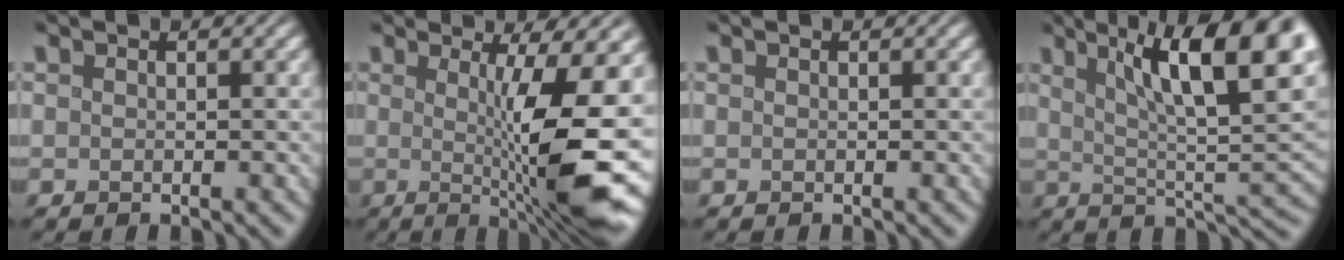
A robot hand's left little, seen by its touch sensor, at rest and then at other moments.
{"total": 11.4, "force": [-0.3, 1.9, 11.2], "torque": [-0.159, -0.005, 0.001]}
{"total": 0.0}
{"total": 13.5, "force": [5.8, 3.9, 11.5], "torque": [-0.145, 0.013, 0.090]}